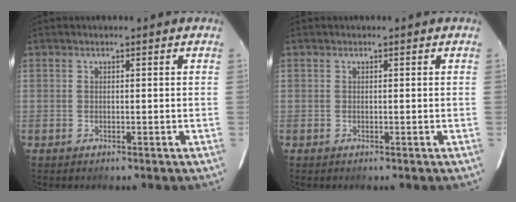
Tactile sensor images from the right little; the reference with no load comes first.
{"total": 0.0}